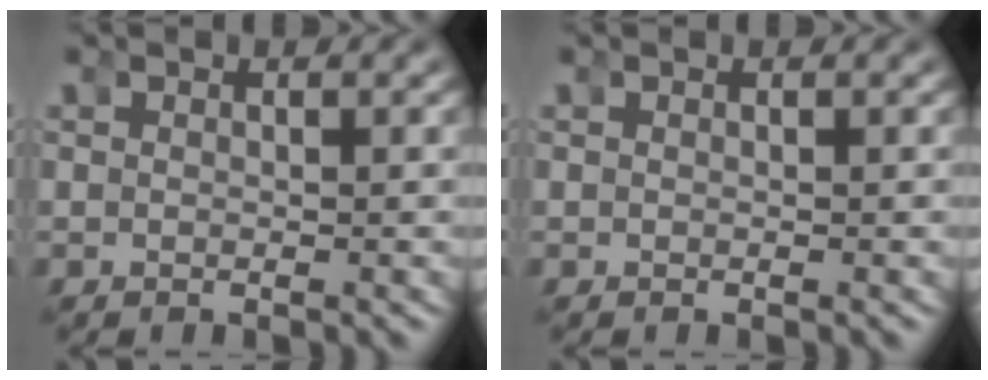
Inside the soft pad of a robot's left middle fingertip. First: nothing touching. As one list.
[{"total": 0.0}]